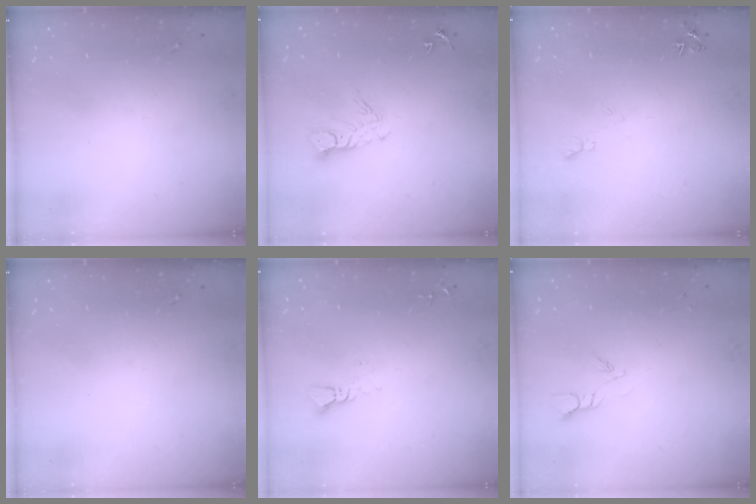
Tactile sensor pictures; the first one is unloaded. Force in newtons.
{"total": 7.7, "press": 7.7, "slide": 0.7}
{"total": 5.2, "press": 5.1, "slide": 1.0}
{"total": 0.0}
{"total": 2.4, "press": 2.4, "slide": 0.1}
{"total": 3.3, "press": 3.3, "slide": 0.4}